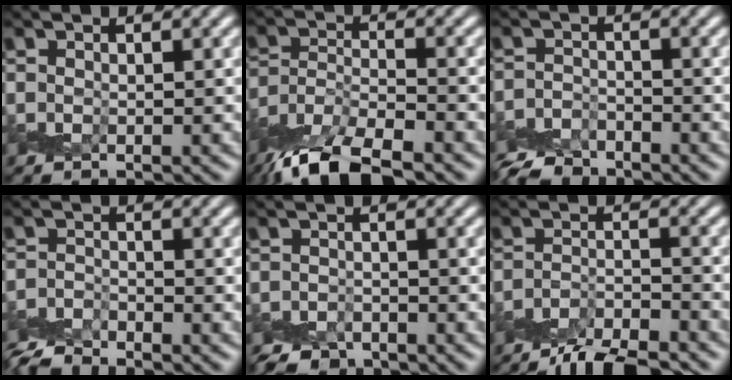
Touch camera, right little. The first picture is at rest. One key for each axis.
{"total": 8.2, "fx": -6.8, "fy": 1.9, "fz": 4.1, "tx": -0.077, "ty": -0.009, "tz": -0.133}
{"total": 3.3, "fx": -3.2, "fy": 0.8, "fz": 0.1, "tx": 0.001, "ty": -0.001, "tz": -0.069}
{"total": 3.0, "fx": -3.0, "fy": 0.2, "fz": 0.0, "tx": -0.001, "ty": -0.006, "tz": -0.070}
{"total": 2.6, "fx": -2.4, "fy": 0.9, "fz": 0.1, "tx": 0.005, "ty": -0.003, "tz": -0.050}
{"total": 5.7, "fx": -5.3, "fy": 0.6, "fz": 2.2, "tx": -0.036, "ty": -0.006, "tz": -0.094}